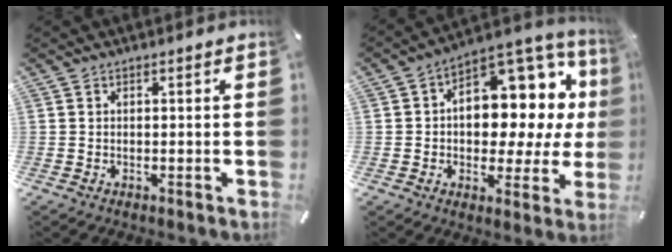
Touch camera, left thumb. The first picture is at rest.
{"total": 13.2, "force": [3.0, 9.2, 9.1], "torque": [-0.109, -0.042, 0.051]}